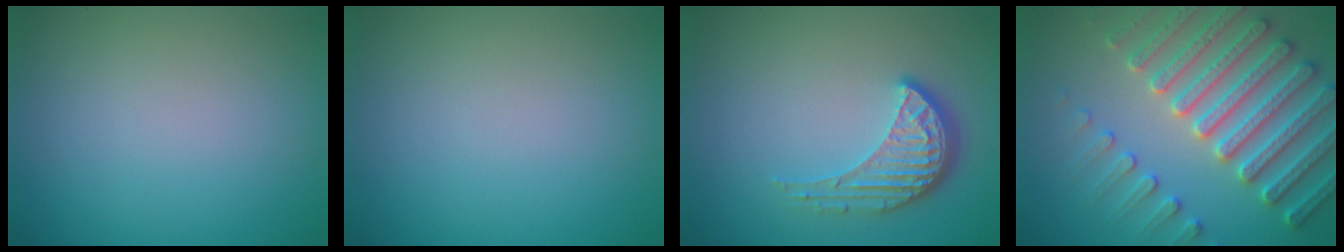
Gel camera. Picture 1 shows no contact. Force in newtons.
{"total": 0.0}
{"total": 4.1, "press": 3.2, "slide": 2.7}
{"total": 7.7, "press": 7.4, "slide": 2.0}